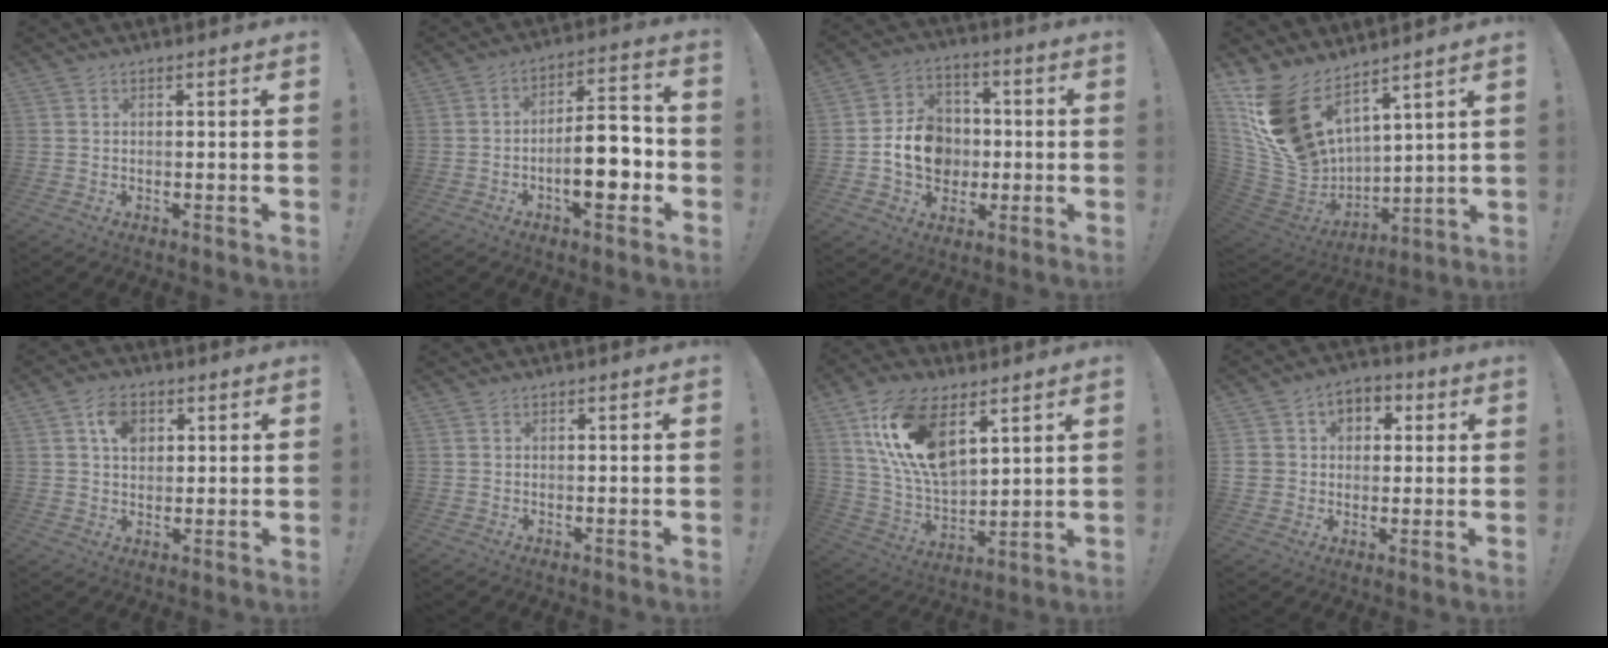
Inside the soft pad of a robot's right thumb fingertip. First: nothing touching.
{"total": 14.3, "force": [-4.5, 5.4, 12.4], "torque": [-0.189, 0.018, -0.080]}
{"total": 12.5, "force": [-2.1, 10.6, 6.2], "torque": [-0.092, 0.021, -0.029]}
{"total": 16.8, "force": [11.2, 9.6, 8.0], "torque": [-0.170, -0.078, 0.217]}
{"total": 7.0, "force": [2.7, 5.1, 4.0], "torque": [-0.063, 0.004, 0.048]}
{"total": 0.0}
{"total": 19.2, "force": [9.5, 10.5, 13.0], "torque": [-0.281, -0.041, 0.172]}
{"total": 6.8, "force": [0.9, 6.3, 2.1], "torque": [-0.026, -0.001, 0.022]}